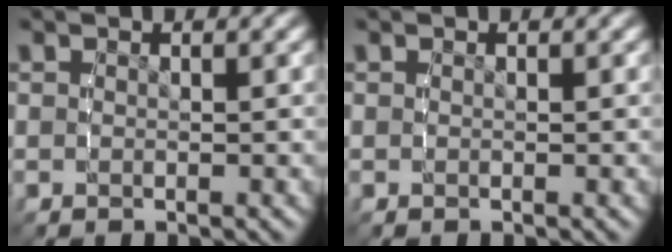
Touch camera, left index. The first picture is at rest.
{"total": 0.0}